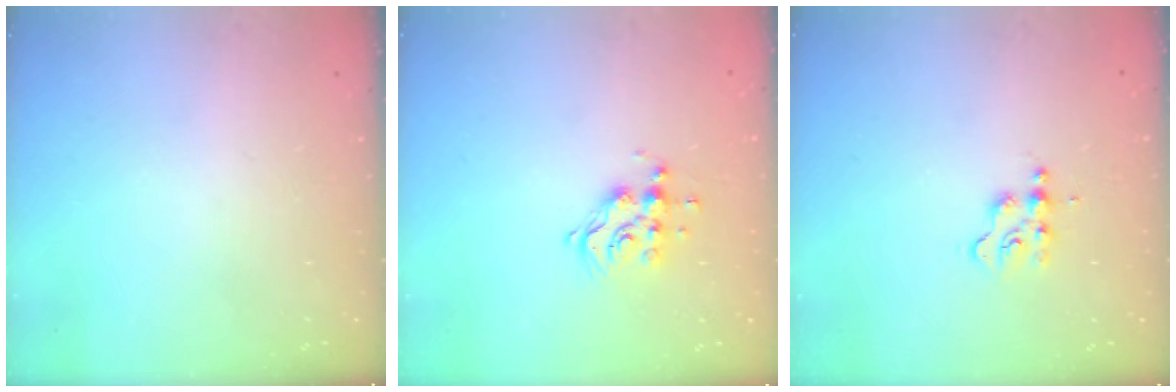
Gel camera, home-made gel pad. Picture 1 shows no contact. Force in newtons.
{"total": 9.9, "press": 9.9, "slide": 0.9}
{"total": 2.9, "press": 2.9, "slide": 0.4}